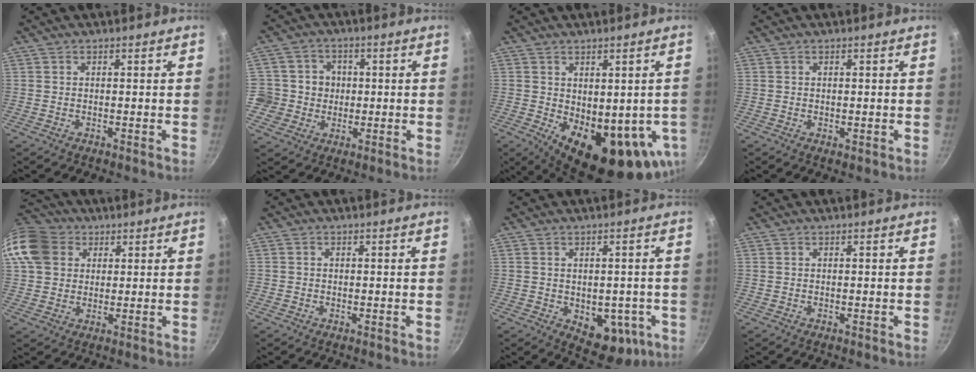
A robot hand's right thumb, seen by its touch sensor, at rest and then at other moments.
{"total": 7.1, "force": [-0.1, 7.0, 1.2], "torque": [0.028, 0.013, -0.009]}
{"total": 16.9, "force": [-3.3, 8.6, 14.2], "torque": [-0.161, -0.030, -0.025]}
{"total": 0.6, "force": [0.0, 0.4, 0.5], "torque": [-0.005, -0.002, -0.001]}
{"total": 12.6, "force": [4.2, 10.2, 6.1], "torque": [-0.110, 0.013, 0.068]}
{"total": 0.6, "force": [-0.1, 0.6, 0.1], "torque": [0.000, 0.001, -0.003]}
{"total": 10.5, "force": [-2.7, 6.7, 7.6], "torque": [-0.054, -0.002, -0.022]}
{"total": 0.0}